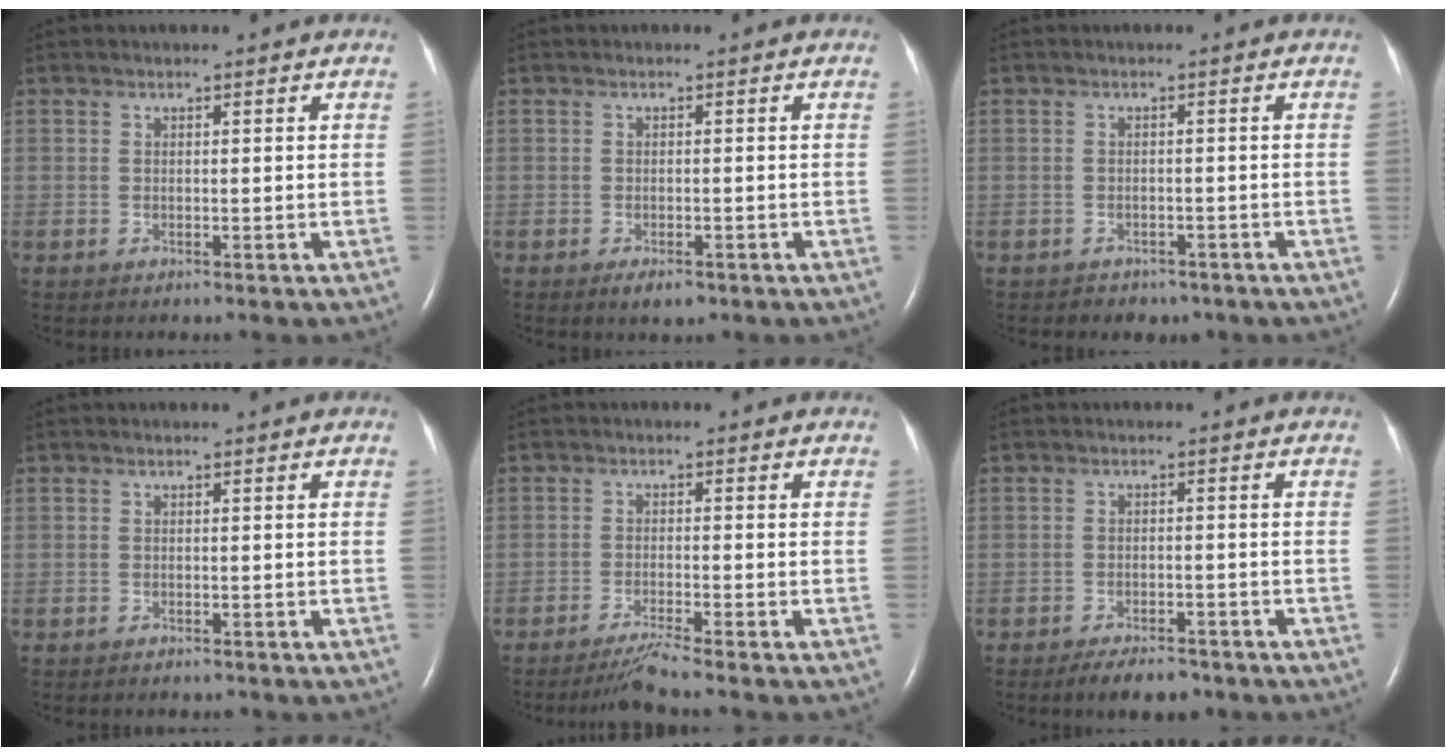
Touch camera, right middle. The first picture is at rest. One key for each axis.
{"total": 2.3, "fx": -1.4, "fy": 0.9, "fz": 1.6, "tx": -0.028, "ty": -0.002, "tz": -0.017}
{"total": 3.0, "fx": -2.3, "fy": 1.9, "fz": 0.1, "tx": -0.009, "ty": 0.008, "tz": -0.028}
{"total": 0.8, "fx": -0.7, "fy": 0.2, "fz": 0.1, "tx": -0.007, "ty": -0.002, "tz": -0.010}
{"total": 3.7, "fx": -3.1, "fy": -1.6, "fz": 1.2, "tx": -0.035, "ty": -0.018, "tz": -0.062}
{"total": 4.8, "fx": -3.9, "fy": 1.7, "fz": 2.4, "tx": -0.039, "ty": -0.003, "tz": -0.058}